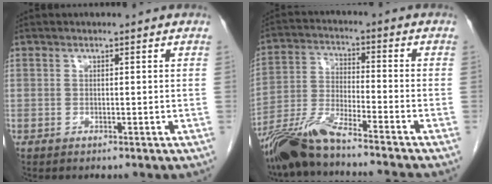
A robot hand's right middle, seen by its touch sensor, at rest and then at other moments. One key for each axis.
{"total": 10.7, "fx": -9.3, "fy": -0.7, "fz": 5.2, "tx": -0.107, "ty": -0.015, "tz": -0.178}